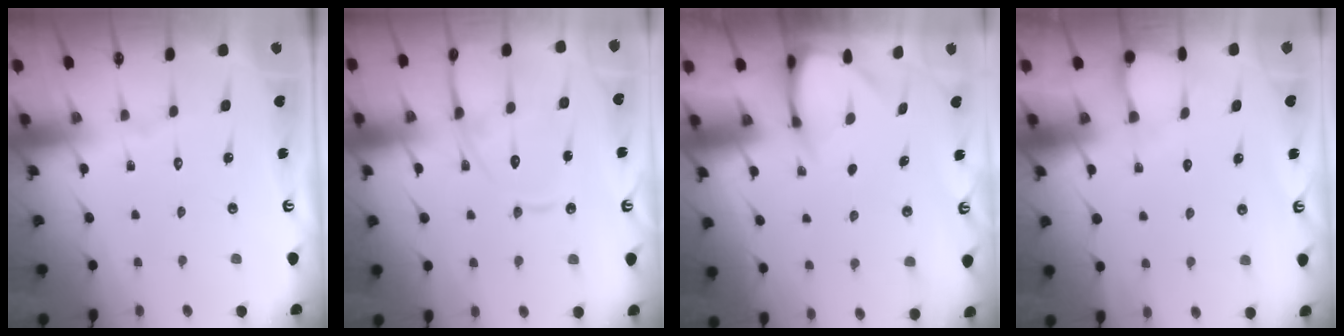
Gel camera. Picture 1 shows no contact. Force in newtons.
{"total": 14.4, "press": 14.4, "slide": 1.4}
{"total": 3.6, "press": 3.6, "slide": 0.3}
{"total": 3.6, "press": 3.6, "slide": 0.2}